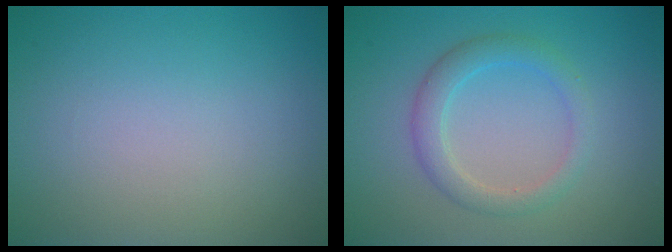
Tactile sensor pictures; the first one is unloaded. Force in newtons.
{"total": 2.7, "press": 2.7, "slide": 0.2}